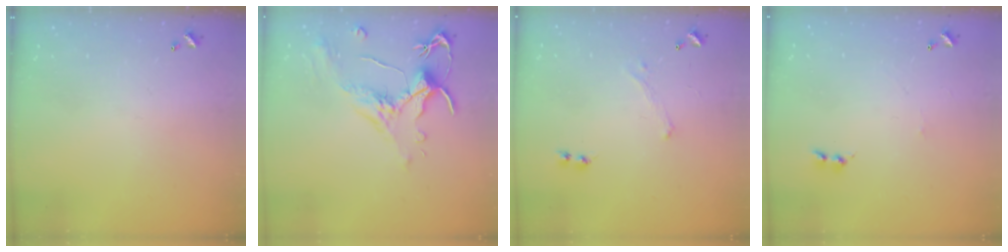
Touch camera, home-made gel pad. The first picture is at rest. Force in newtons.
{"total": 1.8, "press": 1.2, "slide": 1.3}
{"total": 0.0}
{"total": 0.0}